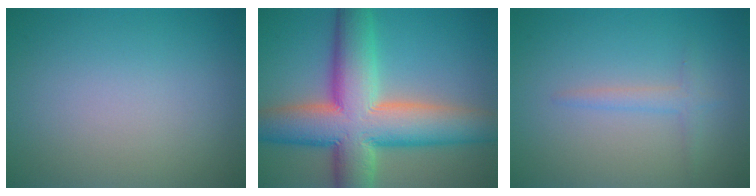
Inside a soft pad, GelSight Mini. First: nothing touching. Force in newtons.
{"total": 12.8, "press": 12.8, "slide": 0.6}
{"total": 1.5, "press": 1.5, "slide": 0.1}